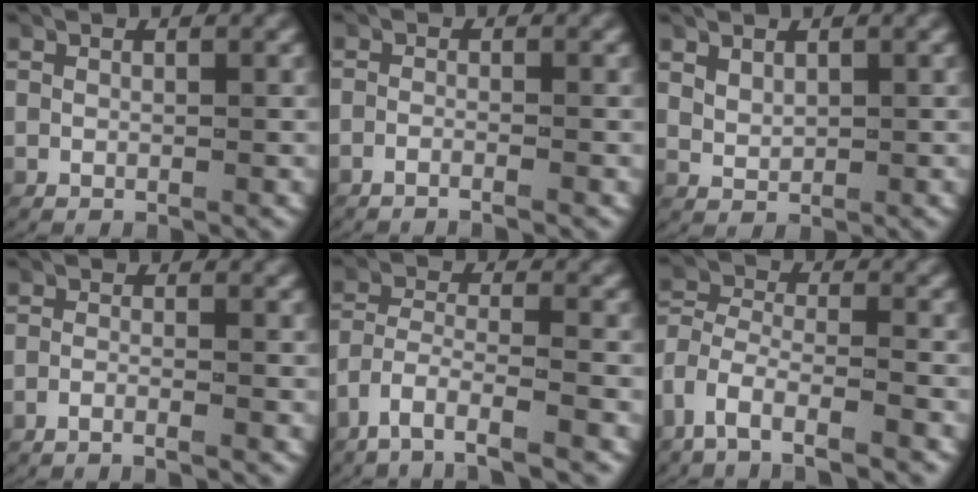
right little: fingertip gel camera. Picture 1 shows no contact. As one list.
[{"total": 1.9, "force": [-1.8, 0.1, 0.7], "torque": [-0.024, -0.003, -0.032]}, {"total": 1.2, "force": [0.9, 0.4, 0.6], "torque": [-0.021, -0.006, 0.030]}, {"total": 2.3, "force": [-2.1, 0.0, 0.9], "torque": [-0.028, -0.006, -0.035]}, {"total": 5.9, "force": [-4.3, 2.0, 3.5], "torque": [-0.082, -0.035, -0.056]}, {"total": 6.7, "force": [-4.1, 4.4, 3.1], "torque": [-0.089, -0.041, -0.061]}]